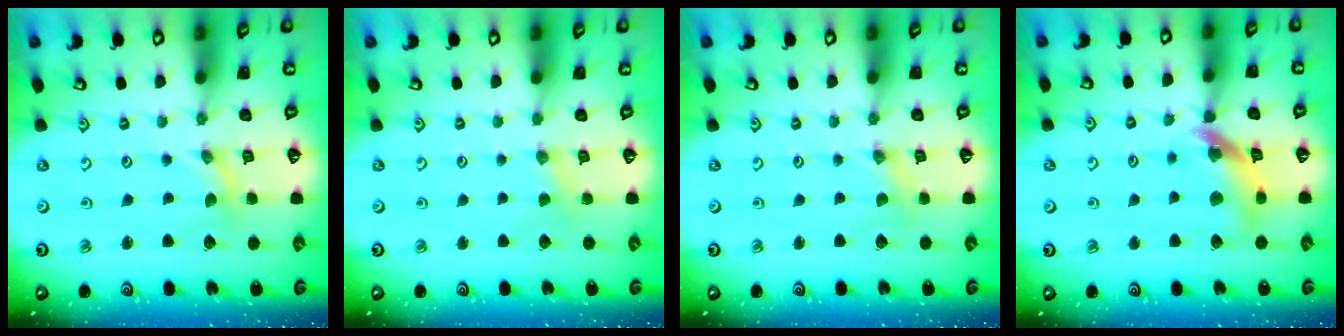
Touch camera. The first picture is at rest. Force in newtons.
{"total": 2.7, "press": 2.6, "slide": 0.5}
{"total": 0.0}
{"total": 13.3, "press": 13.2, "slide": 1.7}